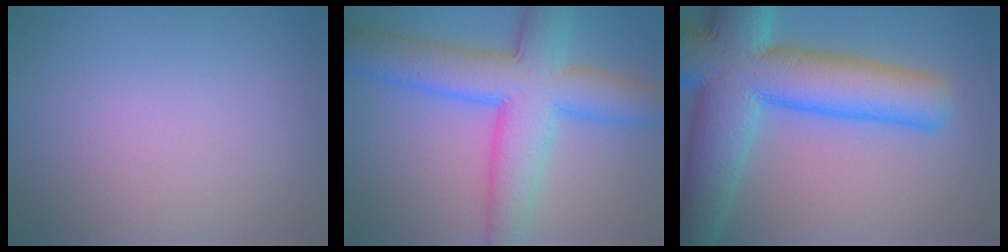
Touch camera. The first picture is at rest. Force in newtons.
{"total": 9.5, "press": 9.5, "slide": 0.2}
{"total": 13.2, "press": 13.2, "slide": 0.6}